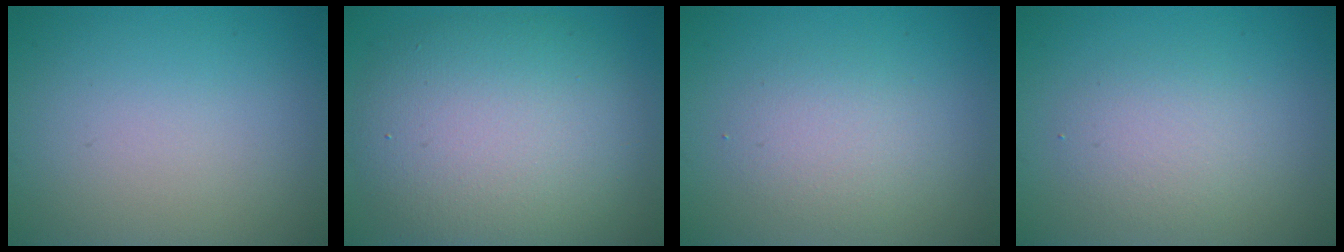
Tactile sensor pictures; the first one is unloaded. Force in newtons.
{"total": 9.6, "press": 9.6, "slide": 0.5}
{"total": 2.4, "press": 2.4, "slide": 0.2}
{"total": 2.5, "press": 2.5, "slide": 0.2}